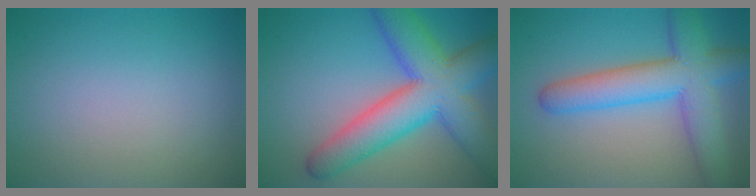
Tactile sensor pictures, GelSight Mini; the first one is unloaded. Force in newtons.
{"total": 10.3, "press": 10.2, "slide": 0.4}
{"total": 7.7, "press": 7.7, "slide": 0.3}